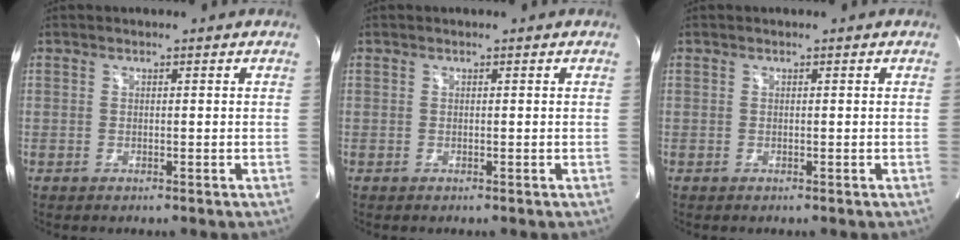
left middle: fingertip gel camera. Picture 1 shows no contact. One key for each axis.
{"total": 0.0}
{"total": 0.0}